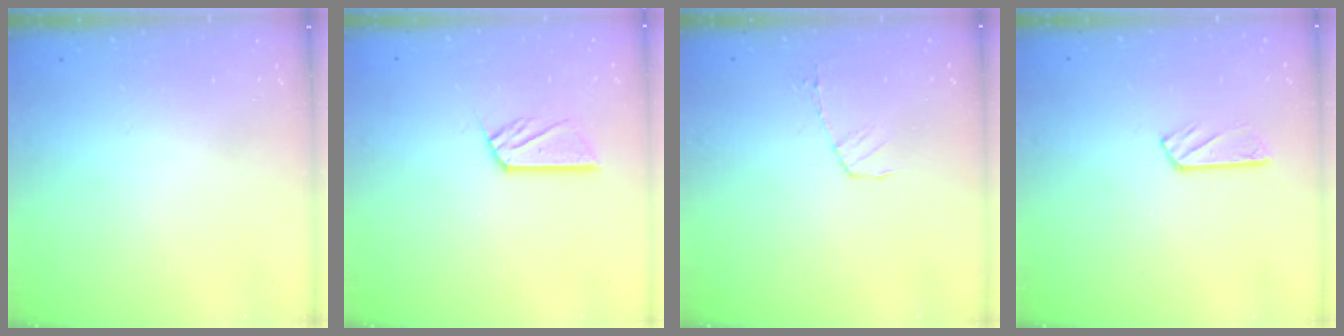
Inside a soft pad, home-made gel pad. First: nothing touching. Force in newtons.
{"total": 9.6, "press": 9.5, "slide": 0.8}
{"total": 4.9, "press": 4.9, "slide": 0.6}
{"total": 4.1, "press": 4.1, "slide": 0.4}